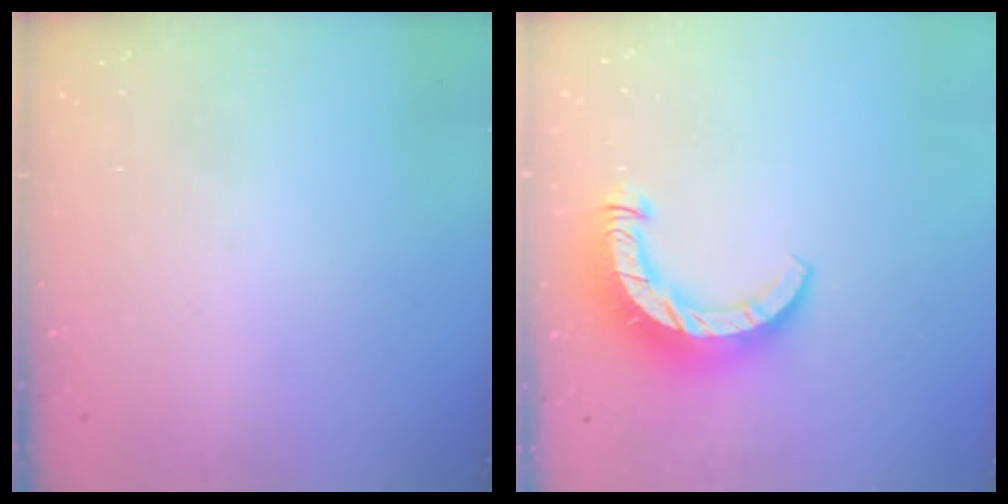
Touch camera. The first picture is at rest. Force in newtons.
{"total": 10.5, "press": 10.5, "slide": 1.2}